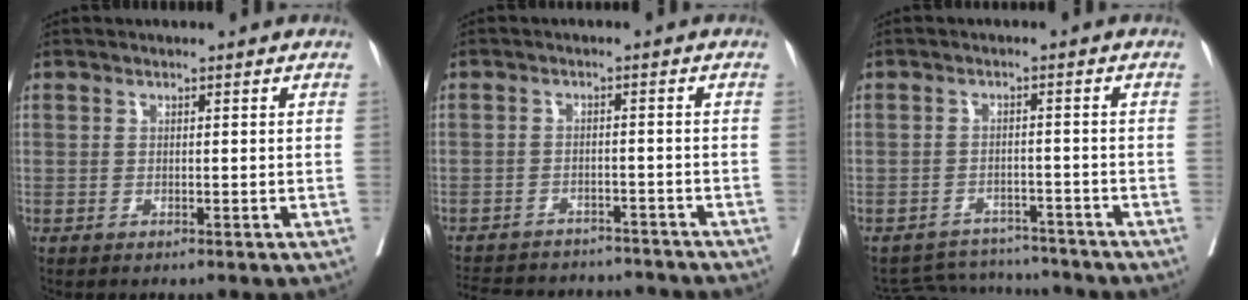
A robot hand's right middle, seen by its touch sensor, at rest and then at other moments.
{"total": 16.6, "force": [-15.2, 4.7, 4.7], "torque": [-0.126, -0.002, -0.201]}
{"total": 7.7, "force": [-7.6, 1.4, -0.5], "torque": [0.004, 0.010, -0.106]}